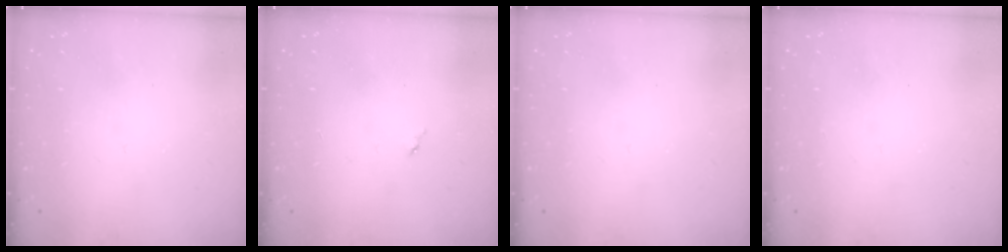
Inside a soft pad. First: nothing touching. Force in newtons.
{"total": 3.0, "press": 3.0, "slide": 0.2}
{"total": 0.0}
{"total": 0.0}